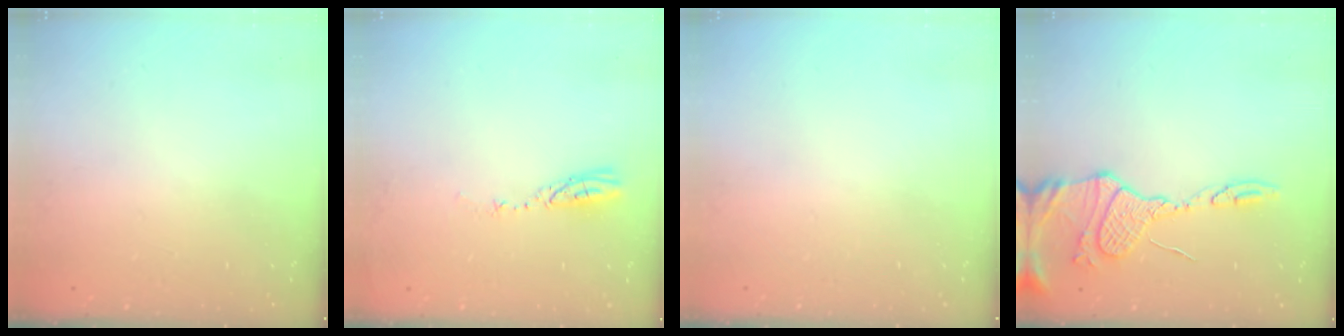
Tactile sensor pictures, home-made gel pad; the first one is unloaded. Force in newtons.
{"total": 3.5, "press": 3.5, "slide": 0.3}
{"total": 0.0}
{"total": 13.9, "press": 13.8, "slide": 1.3}